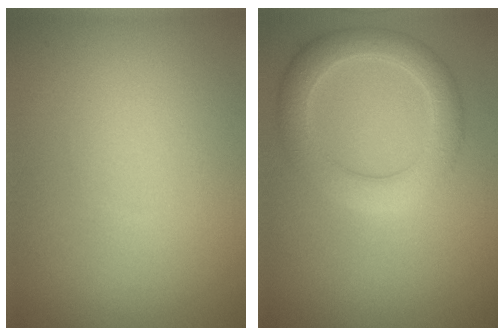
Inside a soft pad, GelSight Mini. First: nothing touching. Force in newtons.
{"total": 4.1, "press": 4.1, "slide": 0.1}